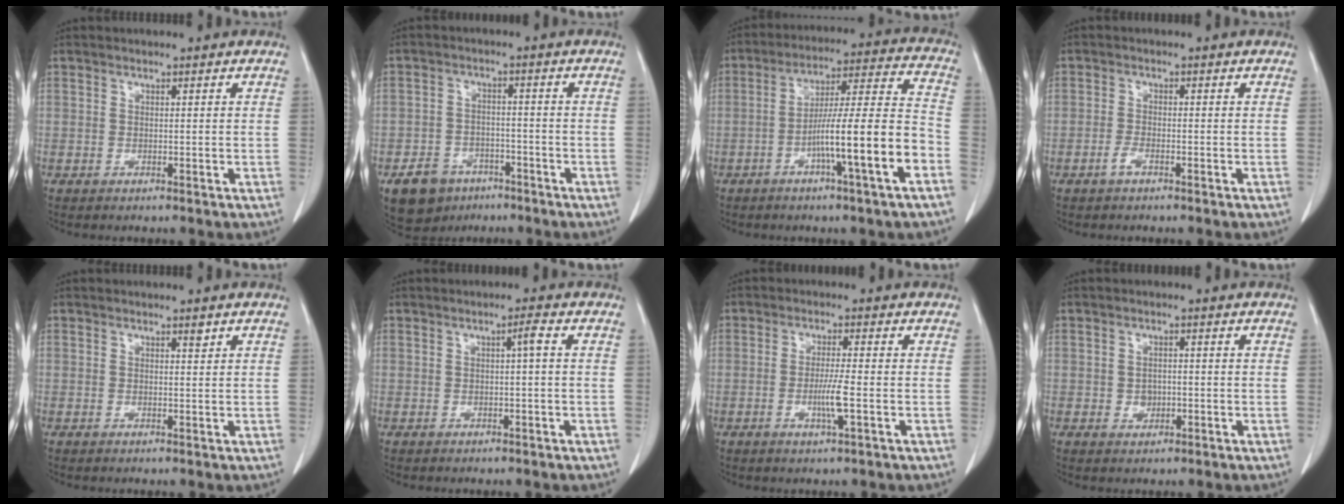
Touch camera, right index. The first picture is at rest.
{"total": 6.9, "force": [-4.4, 4.9, 2.1], "torque": [-0.044, 0.005, -0.066]}
{"total": 14.6, "force": [-5.5, -0.3, 13.6], "torque": [-0.221, 0.010, -0.090]}
{"total": 1.6, "force": [-1.0, 0.4, 1.1], "torque": [-0.025, 0.001, -0.022]}
{"total": 0.8, "force": [0.6, 0.2, 0.5], "torque": [-0.011, -0.004, 0.009]}
{"total": 1.5, "force": [0.2, -0.2, 1.5], "torque": [-0.025, 0.004, 0.003]}
{"total": 4.0, "force": [-1.0, -0.2, 3.9], "torque": [-0.074, -0.007, -0.020]}
{"total": 1.9, "force": [-0.4, 1.6, 1.1], "torque": [-0.015, 0.003, 0.000]}